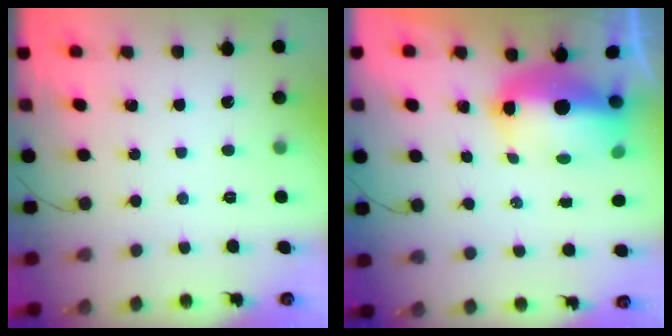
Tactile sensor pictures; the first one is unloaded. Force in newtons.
{"total": 10.7, "press": 10.5, "slide": 2.3}